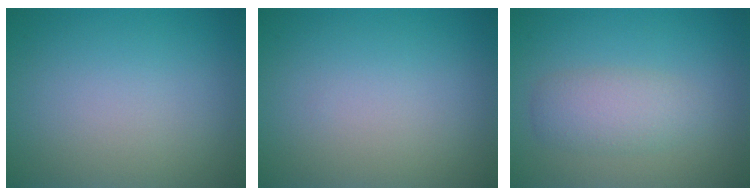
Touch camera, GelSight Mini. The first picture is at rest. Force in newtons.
{"total": 0.0}
{"total": 3.0, "press": 3.0, "slide": 0.1}